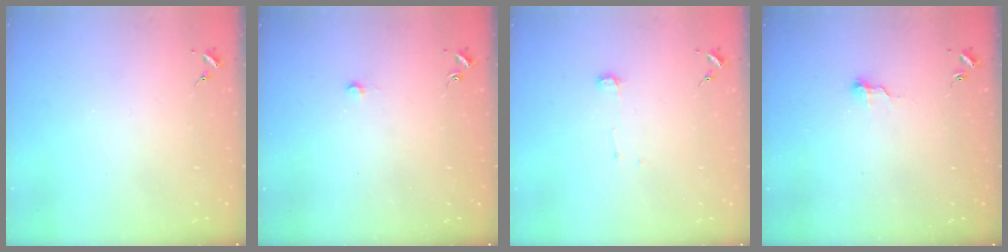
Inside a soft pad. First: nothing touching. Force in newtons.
{"total": 5.9, "press": 5.9, "slide": 0.4}
{"total": 4.0, "press": 4.0, "slide": 0.4}
{"total": 6.4, "press": 6.4, "slide": 0.6}